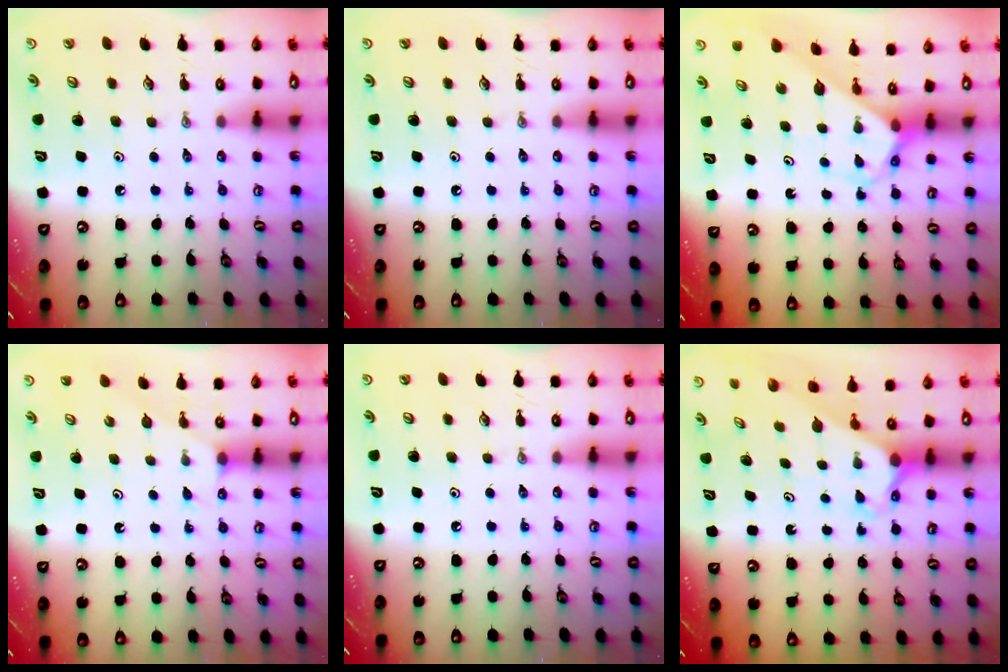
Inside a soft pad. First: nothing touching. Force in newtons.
{"total": 0.0}
{"total": 3.3, "press": 3.3, "slide": 0.1}
{"total": 5.2, "press": 5.2, "slide": 0.4}
{"total": 0.0}
{"total": 2.4, "press": 2.4, "slide": 0.2}